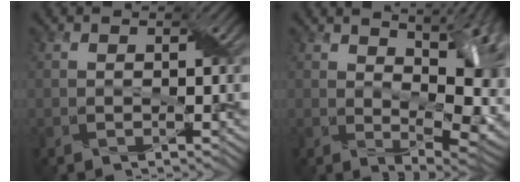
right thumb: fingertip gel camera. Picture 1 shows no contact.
{"total": 13.5, "force": [3.4, 6.6, 11.4], "torque": [-0.137, 0.004, 0.070]}